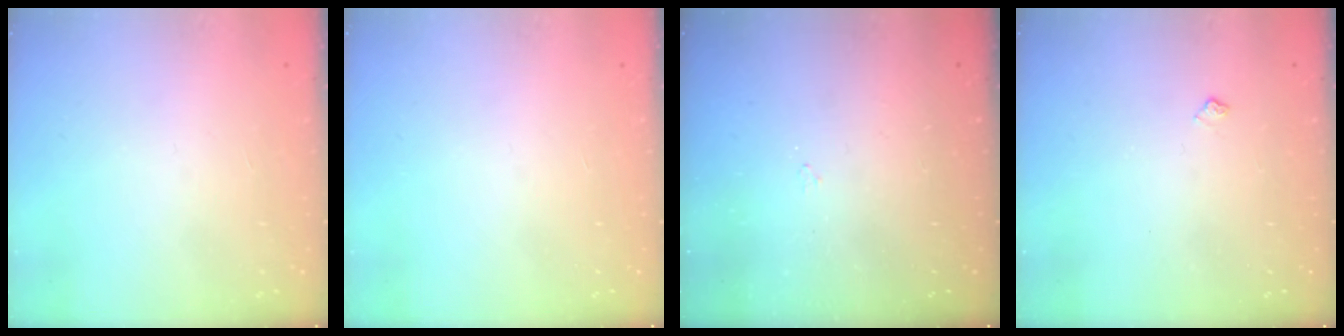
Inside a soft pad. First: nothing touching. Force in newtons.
{"total": 0.0}
{"total": 2.9, "press": 2.9, "slide": 0.5}
{"total": 3.6, "press": 3.5, "slide": 0.7}